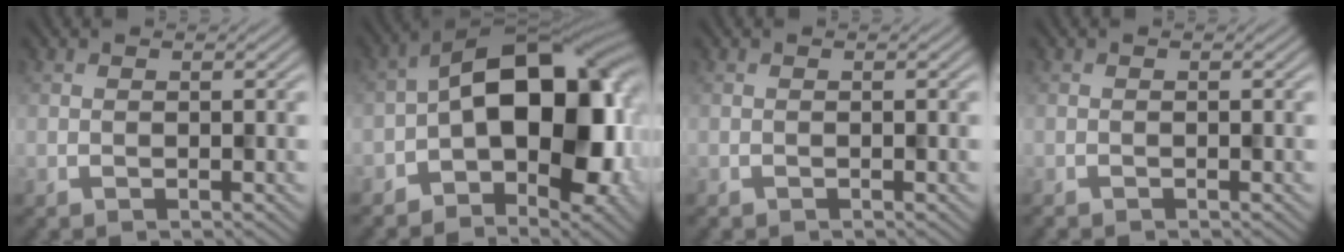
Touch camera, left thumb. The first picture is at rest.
{"total": 15.5, "force": [-2.8, 9.1, 12.2], "torque": [-0.158, 0.007, -0.056]}
{"total": 0.0}
{"total": 0.5, "force": [-0.4, 0.0, -0.3], "torque": [0.005, 0.000, -0.008]}